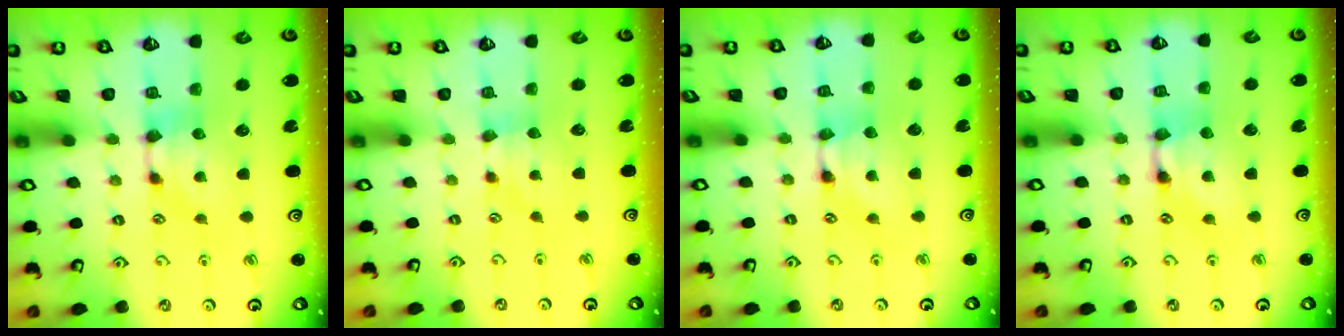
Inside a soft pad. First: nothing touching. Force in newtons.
{"total": 1.5, "press": 1.5, "slide": 0.2}
{"total": 1.8, "press": 1.8, "slide": 0.1}
{"total": 2.2, "press": 2.2, "slide": 0.1}